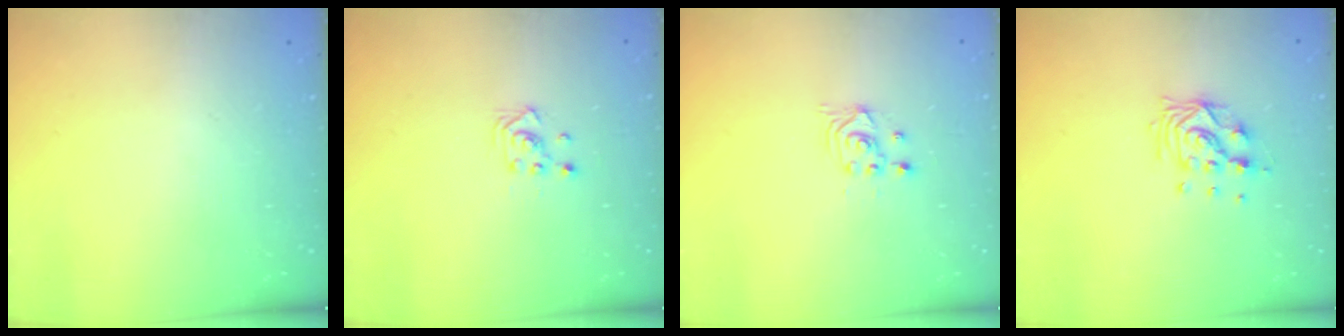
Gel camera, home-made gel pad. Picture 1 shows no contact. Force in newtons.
{"total": 2.9, "press": 2.8, "slide": 0.3}
{"total": 2.4, "press": 2.3, "slide": 0.2}
{"total": 10.0, "press": 9.9, "slide": 1.2}